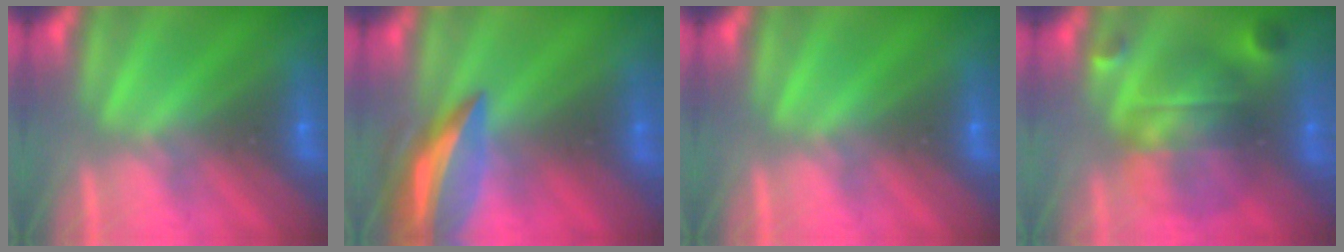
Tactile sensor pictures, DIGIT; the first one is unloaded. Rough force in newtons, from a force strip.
{"total": 5.8}
{"total": 0.0}
{"total": 6.7}